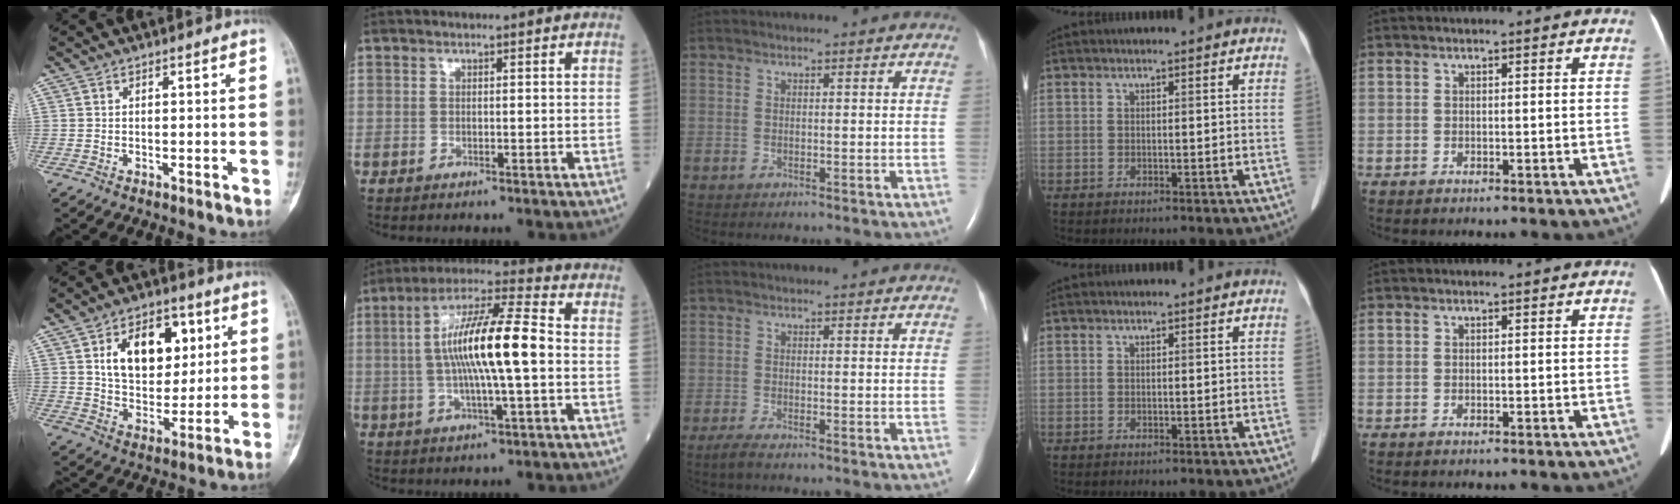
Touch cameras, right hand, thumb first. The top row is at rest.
{"thumb": {"total": 15.7, "force": [5.3, 10.1, 10.7], "torque": [-0.121, -0.016, 0.095]}, "index": {"total": 14.2, "force": [-0.2, 1.6, 14.2], "torque": [-0.257, 0.014, -0.010]}, "middle": {"total": 1.6, "force": [-1.2, 0.0, 1.0], "torque": [-0.035, -0.008, -0.026]}}